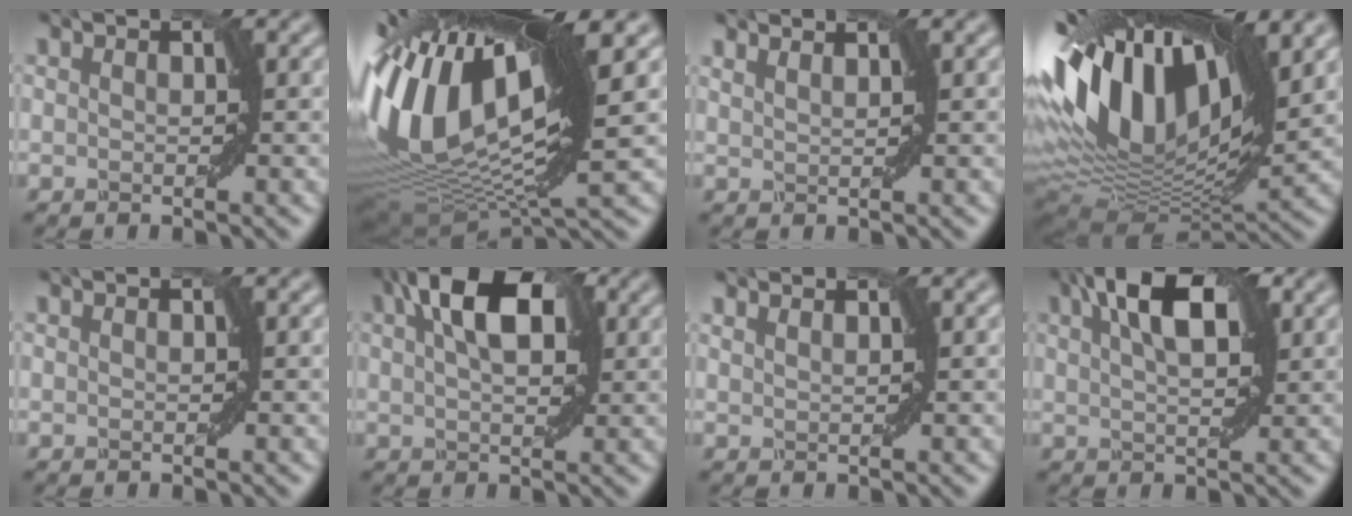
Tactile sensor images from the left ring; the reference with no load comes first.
{"total": 17.3, "force": [3.0, 7.3, 15.4], "torque": [-0.323, 0.018, 0.040]}
{"total": 2.8, "force": [2.3, 1.0, 1.2], "torque": [0.000, 0.007, 0.006]}
{"total": 15.8, "force": [5.8, 7.7, 12.5], "torque": [-0.236, 0.034, 0.084]}
{"total": 0.0}
{"total": 9.2, "force": [3.5, 4.8, 7.1], "torque": [-0.107, 0.029, 0.044]}
{"total": 2.1, "force": [1.8, 0.8, 0.9], "torque": [0.002, -0.003, 0.002]}
{"total": 8.2, "force": [3.6, 3.6, 6.5], "torque": [-0.091, 0.028, 0.042]}